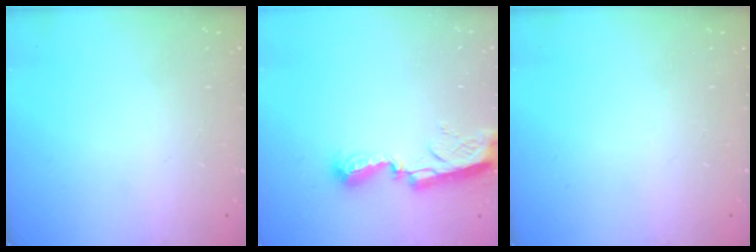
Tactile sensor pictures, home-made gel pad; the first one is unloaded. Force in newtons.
{"total": 9.1, "press": 9.1, "slide": 0.6}
{"total": 0.0}